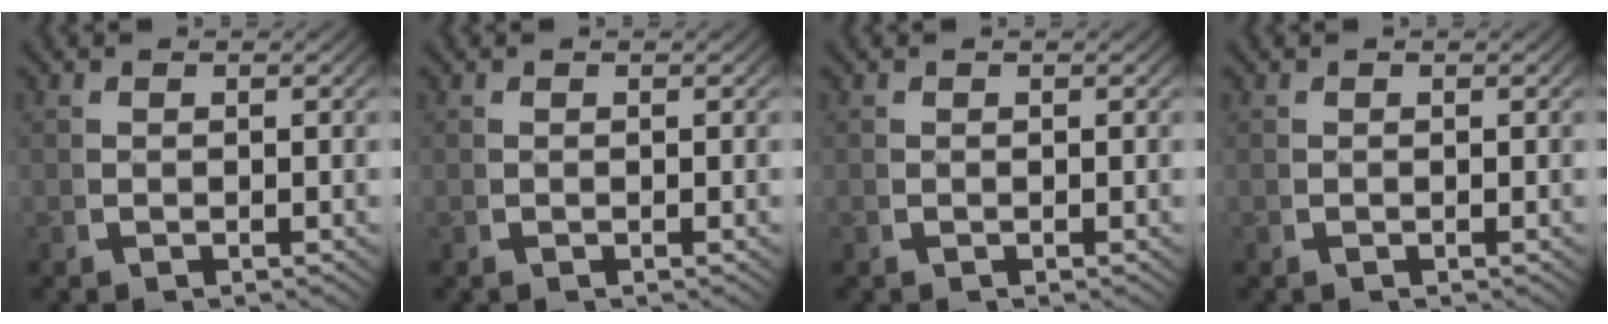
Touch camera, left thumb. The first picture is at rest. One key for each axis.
{"total": 0.0}
{"total": 0.0}
{"total": 0.0}